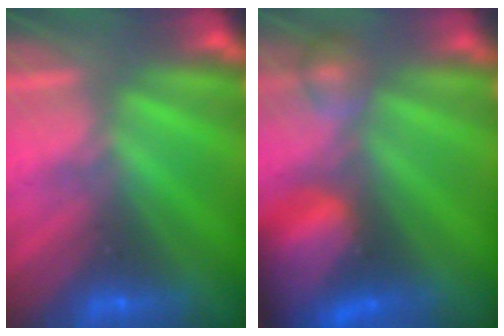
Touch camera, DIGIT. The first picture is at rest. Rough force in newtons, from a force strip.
{"total": 9.6}